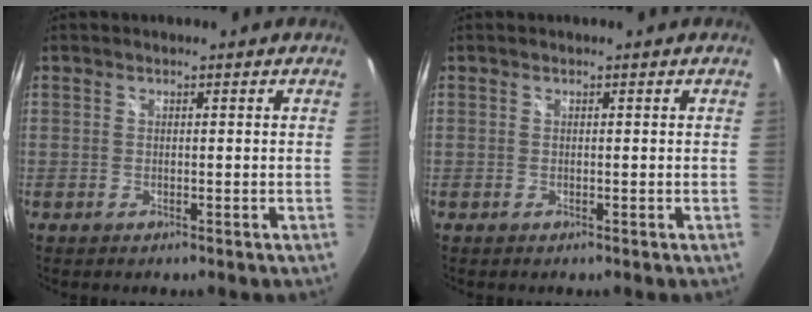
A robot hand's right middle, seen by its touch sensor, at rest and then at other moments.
{"total": 0.0}